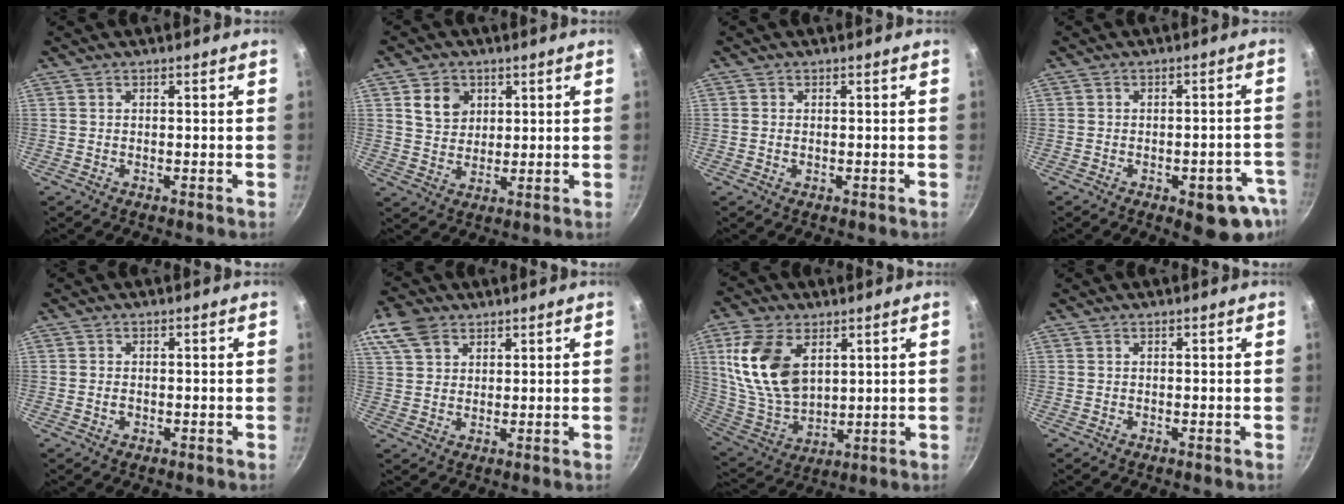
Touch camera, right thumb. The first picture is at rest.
{"total": 6.6, "force": [2.4, 5.3, 3.1], "torque": [-0.027, -0.007, 0.046]}
{"total": 0.8, "force": [-0.1, 0.6, 0.5], "torque": [-0.009, 0.001, -0.002]}
{"total": 10.1, "force": [-4.6, 4.4, 7.9], "torque": [-0.047, 0.022, -0.055]}
{"total": 1.4, "force": [-0.3, 1.1, 0.9], "torque": [-0.015, 0.002, -0.007]}
{"total": 7.9, "force": [4.4, 5.3, 3.9], "torque": [-0.066, -0.001, 0.081]}
{"total": 17.1, "force": [5.6, 10.5, 12.2], "torque": [-0.221, -0.025, 0.122]}
{"total": 0.0}